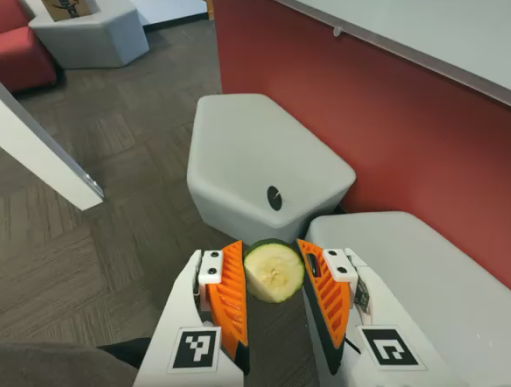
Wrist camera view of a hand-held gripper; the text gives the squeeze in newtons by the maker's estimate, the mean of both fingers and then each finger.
{"total": 12.0, "left": 12.5, "right": 11.4}